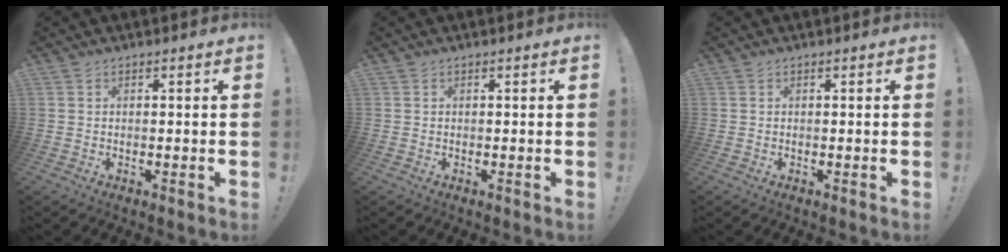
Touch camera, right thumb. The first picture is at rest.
{"total": 0.0}
{"total": 0.0}